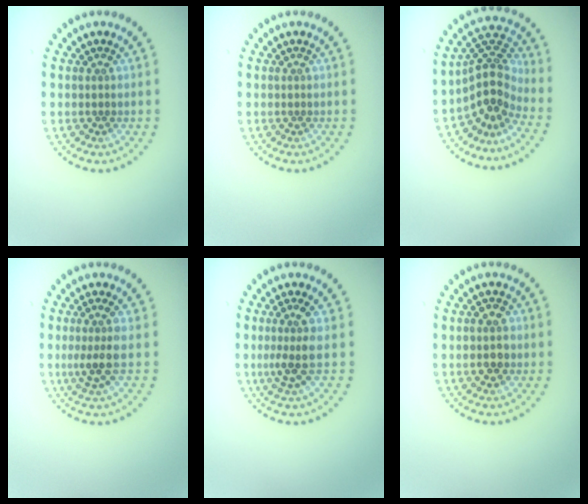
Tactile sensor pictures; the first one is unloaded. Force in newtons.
{"total": 0.0}
{"total": 3.9, "press": 2.7, "slide": 2.8}
{"total": 2.6, "press": 2.0, "slide": 1.7}
{"total": 2.5, "press": 1.9, "slide": 1.7}
{"total": 2.1, "press": 2.0, "slide": 0.1}